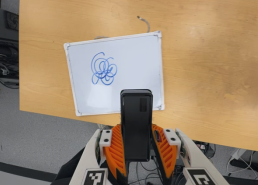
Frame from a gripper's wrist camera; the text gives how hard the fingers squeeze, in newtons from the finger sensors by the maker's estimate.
{"total": 4.4, "left": 3.0, "right": 5.8}